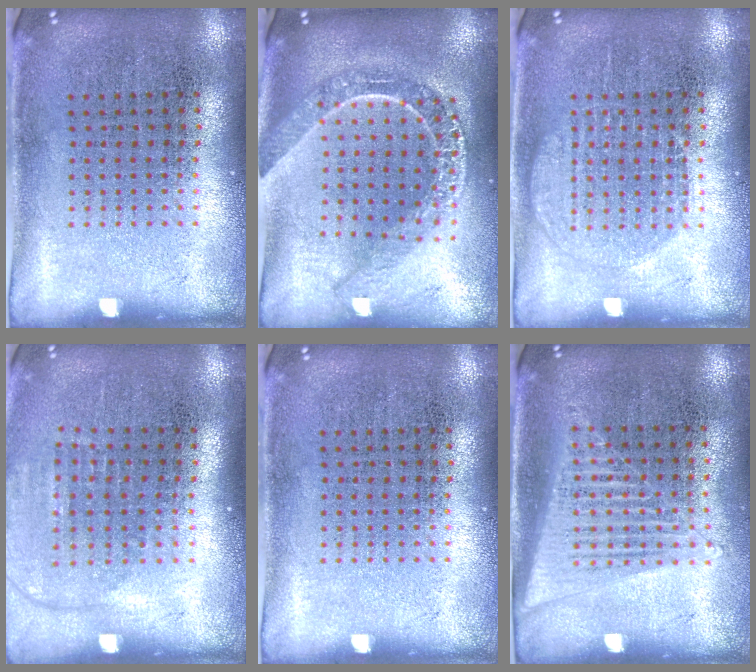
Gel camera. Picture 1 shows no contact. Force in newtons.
{"total": 2.2, "press": 1.8, "slide": 1.1}
{"total": 1.9, "press": 1.8, "slide": 0.4}
{"total": 1.3, "press": 1.2, "slide": 0.5}
{"total": 0.0}
{"total": 1.5, "press": 1.4, "slide": 0.5}